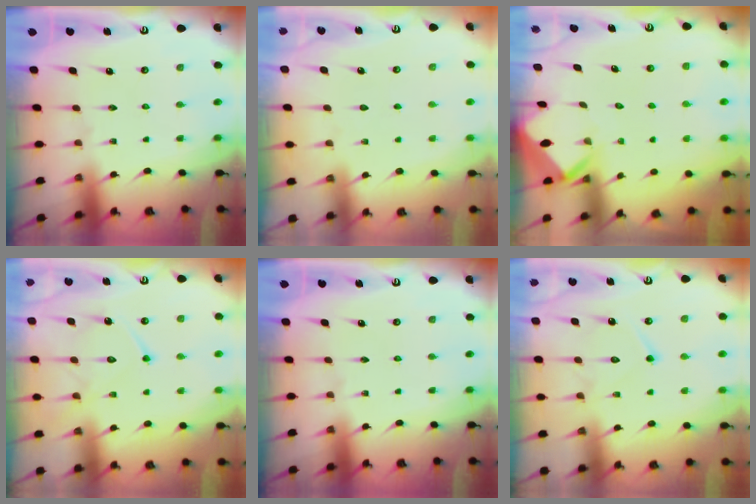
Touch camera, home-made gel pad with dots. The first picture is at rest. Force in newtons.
{"total": 2.9, "press": 2.8, "slide": 0.4}
{"total": 2.9, "press": 2.9, "slide": 0.2}
{"total": 14.1, "press": 14.1, "slide": 1.3}
{"total": 0.0}
{"total": 11.7, "press": 11.7, "slide": 1.0}